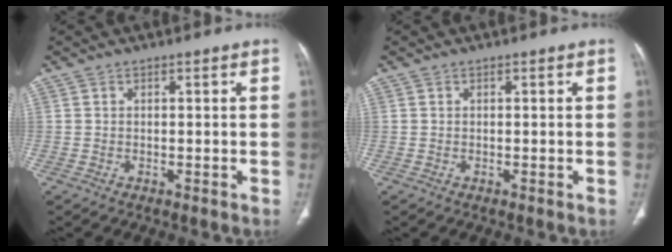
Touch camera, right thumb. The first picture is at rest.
{"total": 0.0}